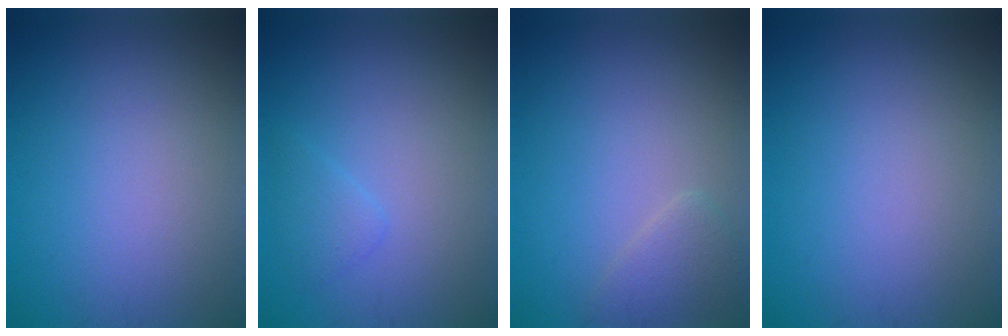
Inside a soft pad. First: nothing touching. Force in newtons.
{"total": 1.4, "press": 1.4, "slide": 0.1}
{"total": 1.8, "press": 1.8, "slide": 0.1}
{"total": 0.0}